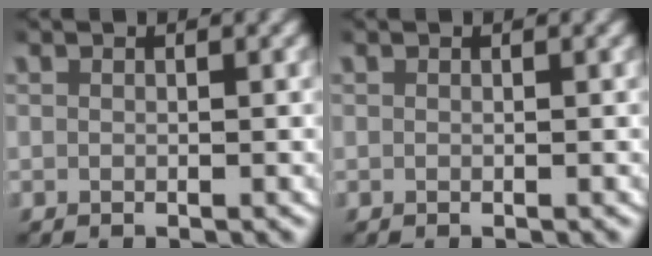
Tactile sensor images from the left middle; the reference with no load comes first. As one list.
[{"total": 0.0}]